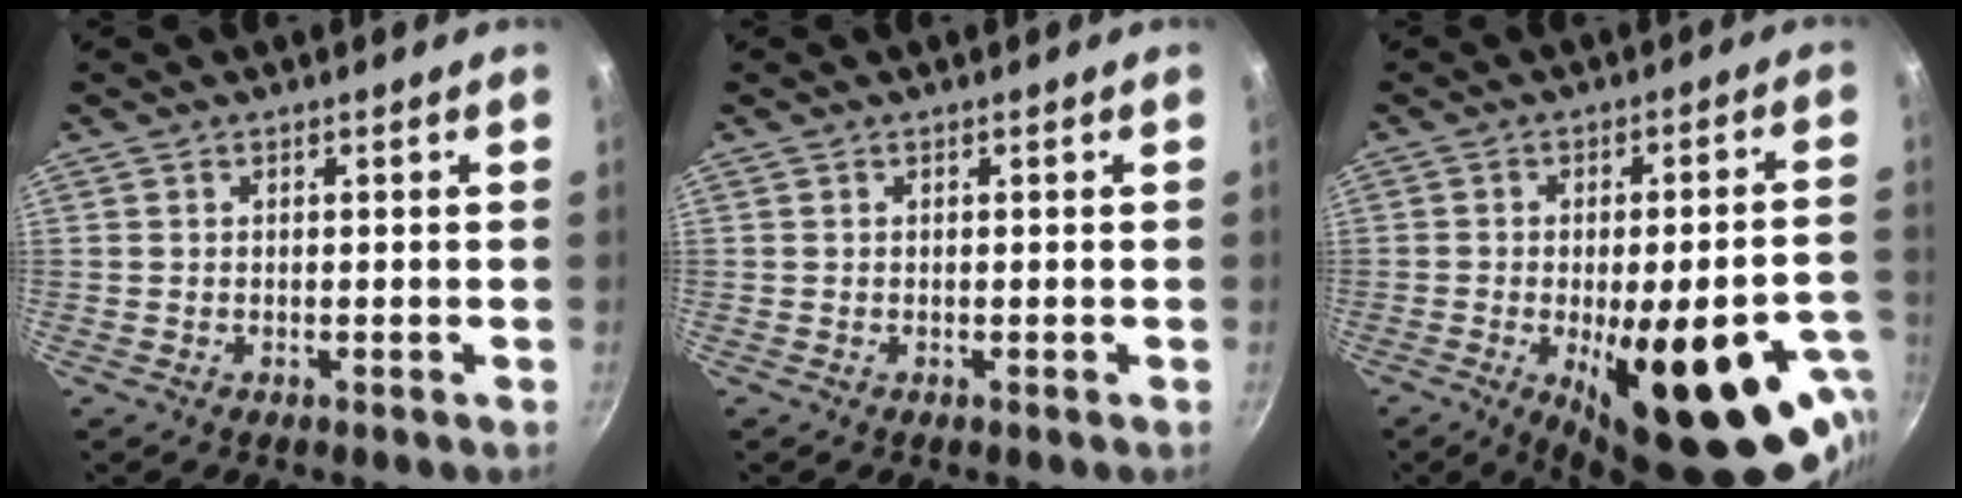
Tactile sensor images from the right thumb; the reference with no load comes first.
{"total": 0.0}
{"total": 26.2, "force": [-8.8, 10.1, 22.5], "torque": [-0.250, 0.014, -0.104]}